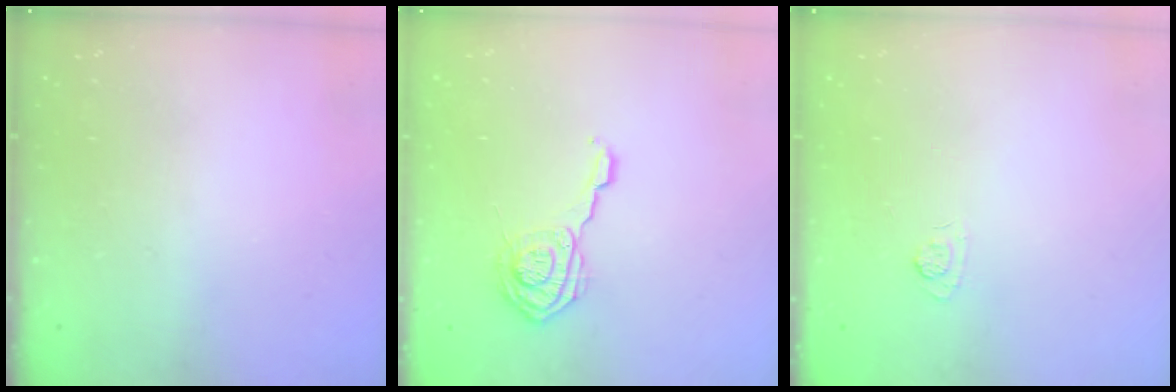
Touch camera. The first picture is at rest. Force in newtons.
{"total": 9.2, "press": 9.1, "slide": 0.6}
{"total": 2.2, "press": 1.8, "slide": 1.3}